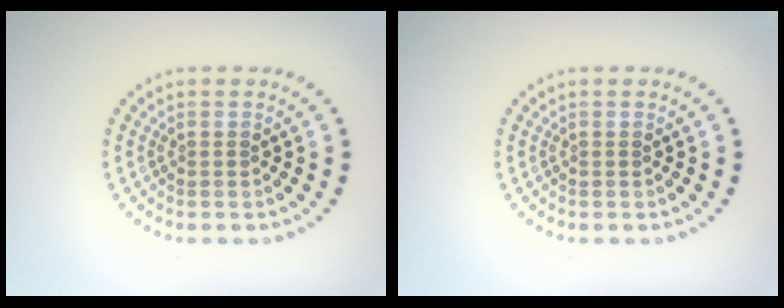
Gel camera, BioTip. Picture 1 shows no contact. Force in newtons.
{"total": 0.0}